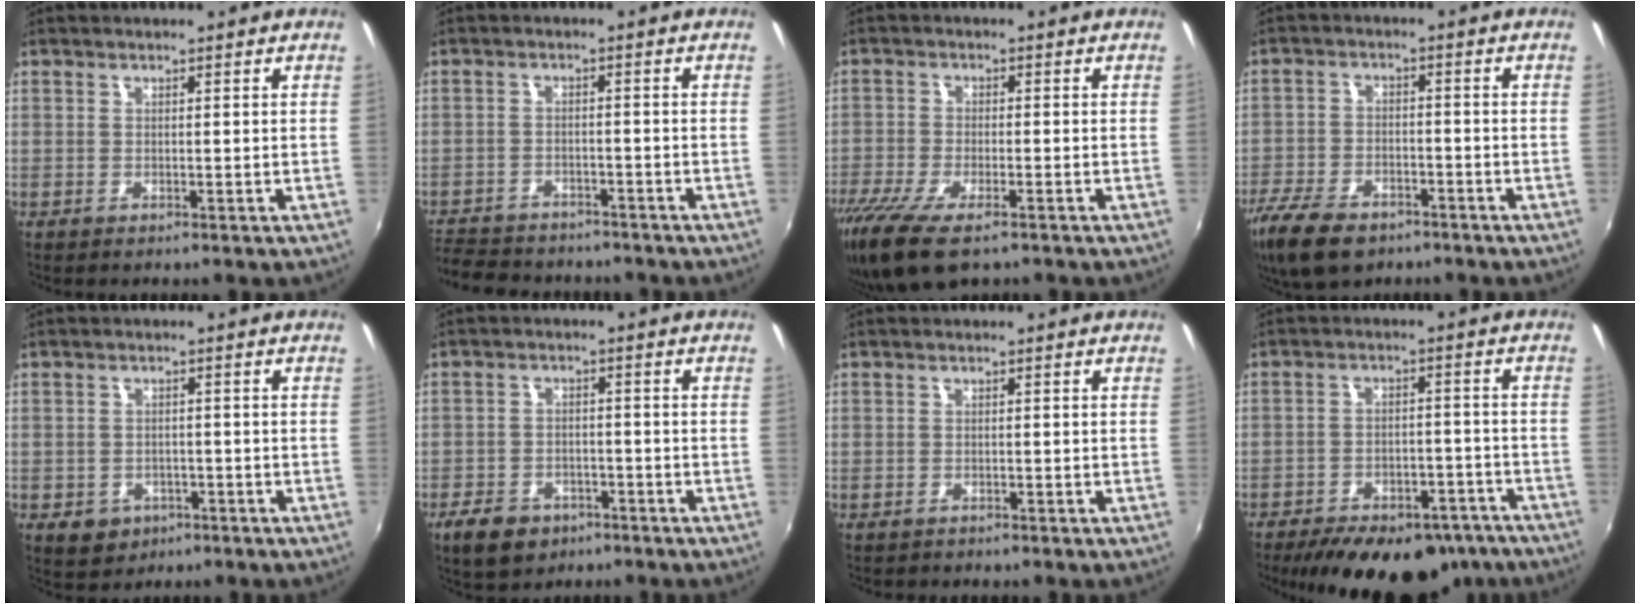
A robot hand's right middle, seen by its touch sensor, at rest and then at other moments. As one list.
[{"total": 12.6, "force": [-10.8, 5.0, 4.3], "torque": [-0.120, -0.006, -0.168]}, {"total": 11.2, "force": [-7.8, 3.6, 7.1], "torque": [-0.168, -0.041, -0.144]}, {"total": 12.2, "force": [-8.5, 6.0, 6.5], "torque": [-0.163, -0.024, -0.155]}, {"total": 5.7, "force": [-2.6, 4.6, 2.1], "torque": [-0.054, -0.006, -0.030]}, {"total": 8.0, "force": [-5.2, 5.1, 3.4], "torque": [-0.096, -0.001, -0.079]}, {"total": 1.0, "force": [-0.8, 0.5, 0.1], "torque": [-0.008, -0.001, -0.013]}, {"total": 20.8, "force": [-16.2, 9.0, 9.5], "torque": [-0.177, 0.004, -0.202]}]